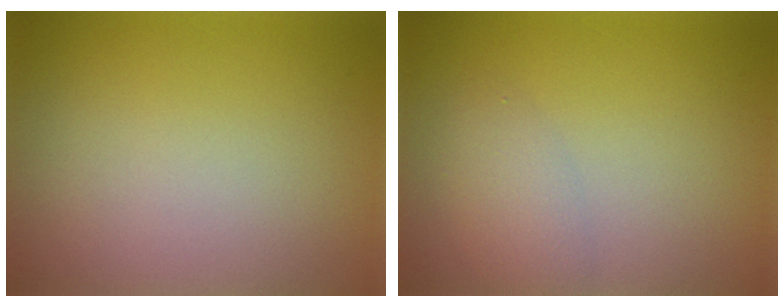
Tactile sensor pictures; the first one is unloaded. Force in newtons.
{"total": 2.1, "press": 2.1, "slide": 0.1}